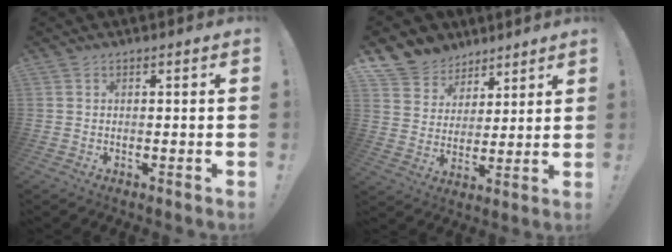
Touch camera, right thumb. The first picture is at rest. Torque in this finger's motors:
{"motor_torque": [-0.49, 1.41, -0.01, -0.01, -0.01]}